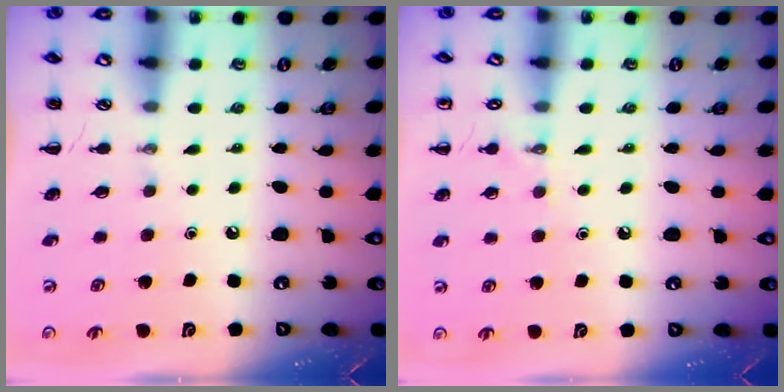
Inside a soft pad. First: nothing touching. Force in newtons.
{"total": 6.5, "press": 6.2, "slide": 1.9}